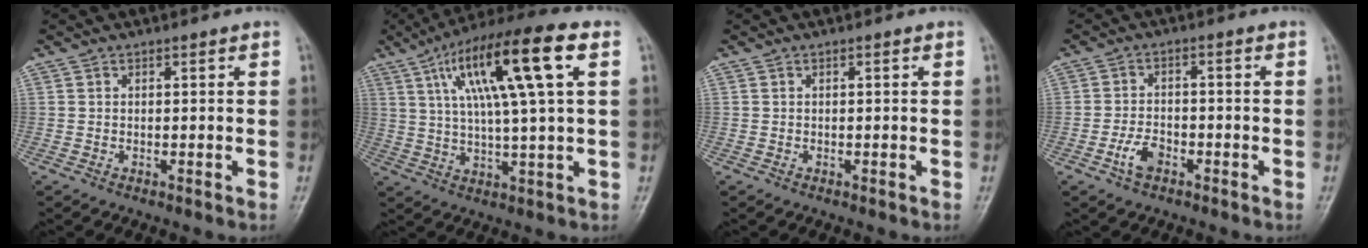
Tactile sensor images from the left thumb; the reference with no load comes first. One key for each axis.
{"total": 17.9, "fx": 6.3, "fy": 3.1, "fz": 16.5, "tx": -0.292, "ty": 0.012, "tz": 0.100}
{"total": 0.0}
{"total": 4.3, "fx": -2.3, "fy": 2.4, "fz": 2.7, "tx": -0.051, "ty": 0.018, "tz": -0.044}